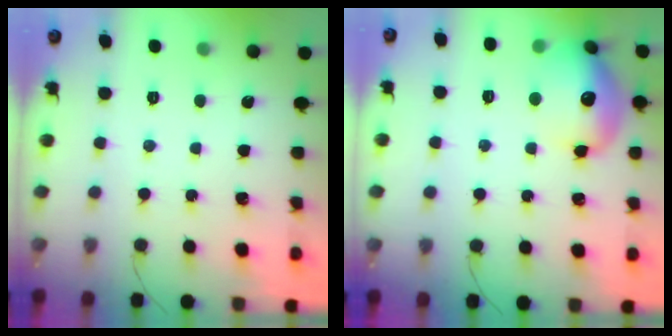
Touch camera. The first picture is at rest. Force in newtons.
{"total": 15.5, "press": 15.4, "slide": 1.7}